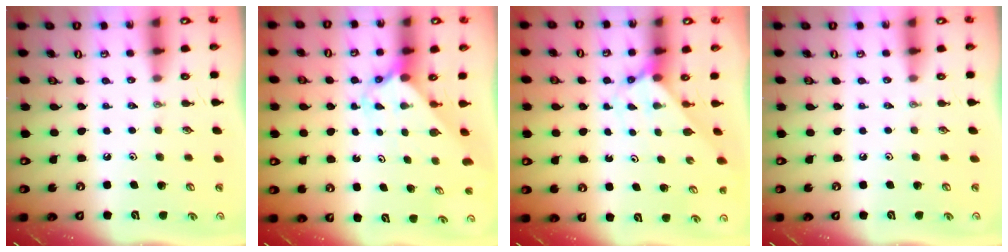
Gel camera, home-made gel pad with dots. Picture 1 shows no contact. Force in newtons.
{"total": 2.4, "press": 2.4, "slide": 0.2}
{"total": 2.6, "press": 2.6, "slide": 0.2}
{"total": 0.0}